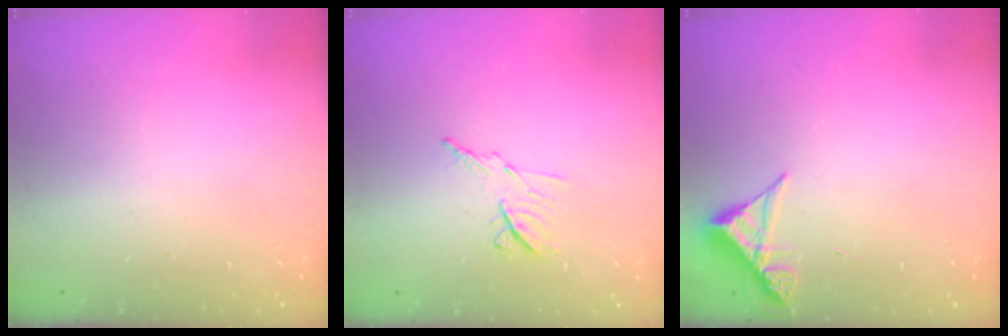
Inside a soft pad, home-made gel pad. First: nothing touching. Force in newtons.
{"total": 7.6, "press": 7.5, "slide": 1.1}
{"total": 4.9, "press": 4.9, "slide": 0.4}